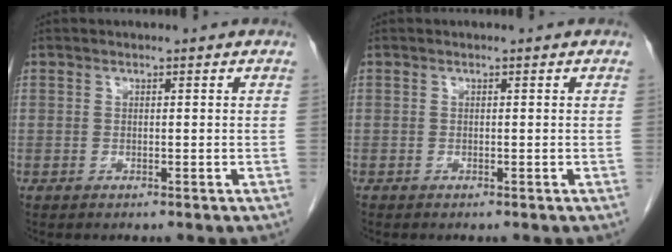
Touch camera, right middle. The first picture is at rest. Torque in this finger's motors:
{"motor_torque": [-0.57, -0.10, -0.09, -0.02]}